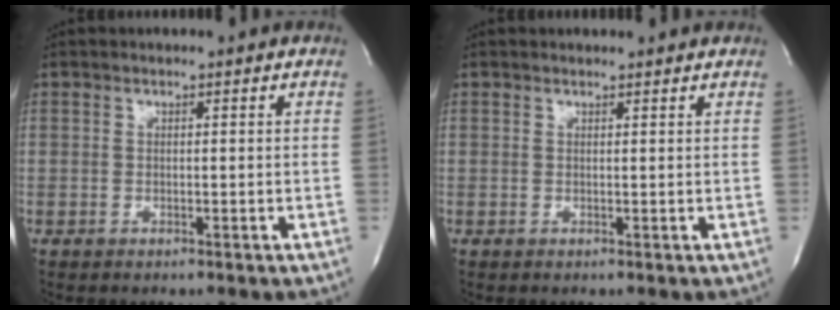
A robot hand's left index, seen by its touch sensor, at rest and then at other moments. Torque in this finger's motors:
{"motor_torque": [0.57, -0.56, 0.01, 0.01]}